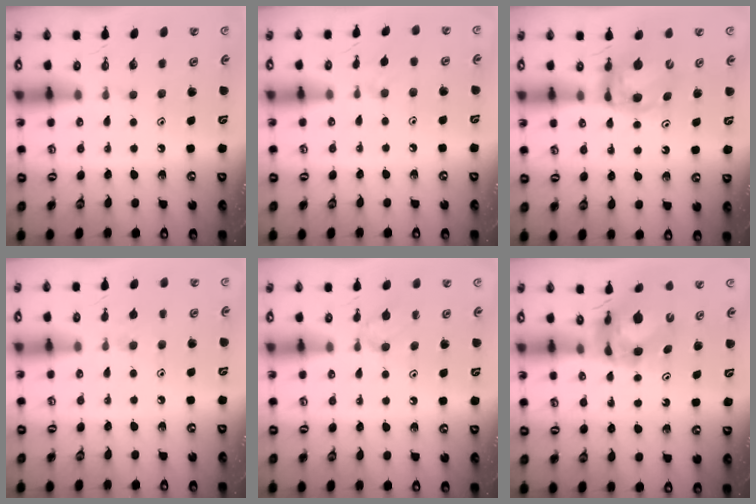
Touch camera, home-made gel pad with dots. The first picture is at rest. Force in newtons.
{"total": 1.9, "press": 1.9, "slide": 0.4}
{"total": 7.8, "press": 7.8, "slide": 0.5}
{"total": 3.3, "press": 3.2, "slide": 0.7}
{"total": 5.7, "press": 5.6, "slide": 0.9}
{"total": 6.4, "press": 6.4, "slide": 0.6}